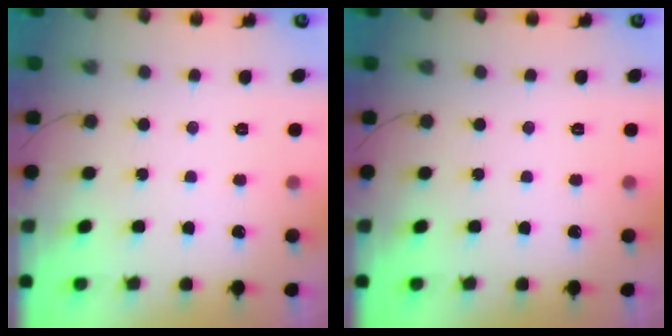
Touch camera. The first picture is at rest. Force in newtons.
{"total": 0.0}